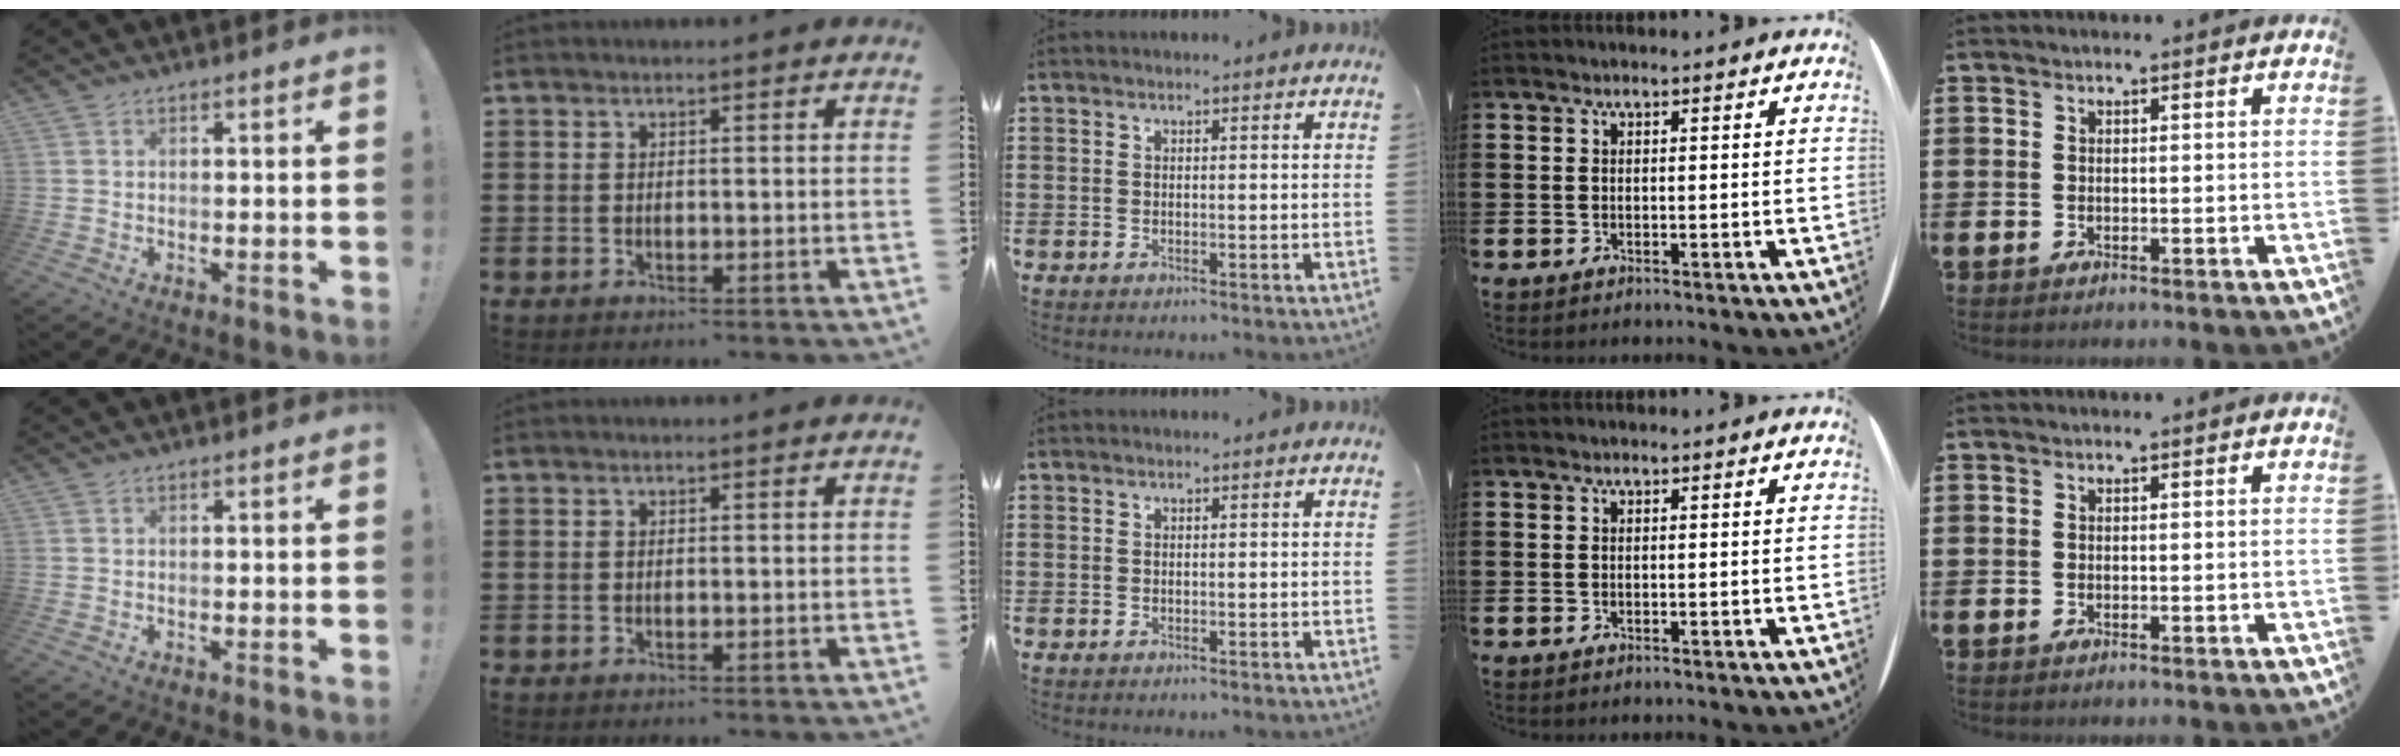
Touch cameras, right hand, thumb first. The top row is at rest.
{}